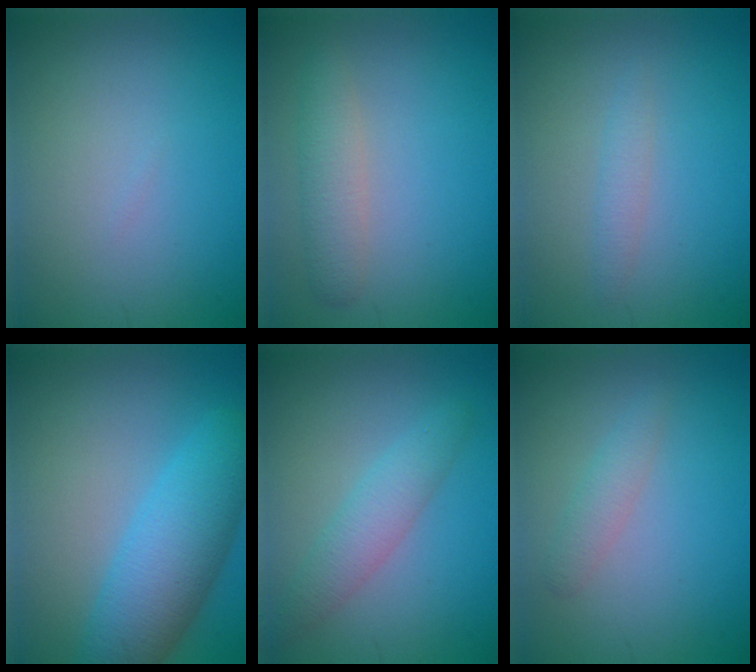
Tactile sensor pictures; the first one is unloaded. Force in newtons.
{"total": 2.7, "press": 2.7, "slide": 0.1}
{"total": 1.3, "press": 1.3, "slide": 0.0}
{"total": 7.6, "press": 7.6, "slide": 0.2}
{"total": 2.9, "press": 2.9, "slide": 0.1}
{"total": 1.6, "press": 1.6, "slide": 0.1}